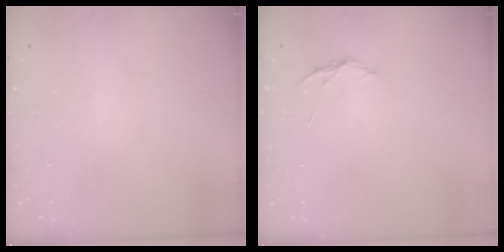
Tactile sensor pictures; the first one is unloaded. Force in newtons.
{"total": 4.0, "press": 4.0, "slide": 0.4}